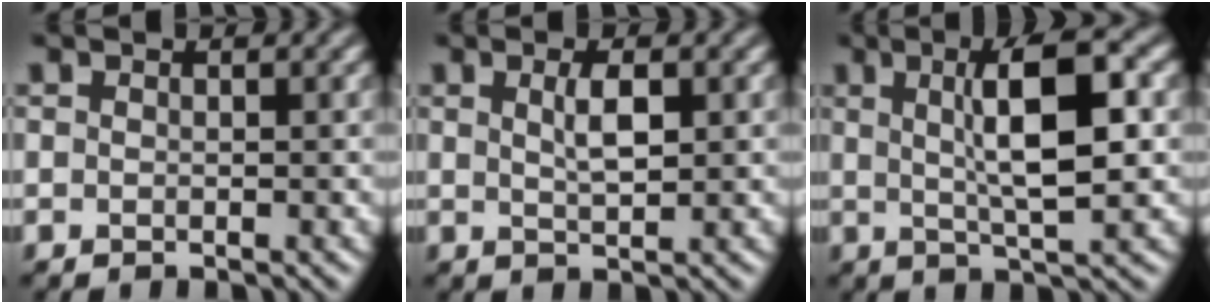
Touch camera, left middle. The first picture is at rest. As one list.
[{"total": 2.3, "force": [0.8, 0.6, 2.1], "torque": [-0.039, 0.002, 0.015]}, {"total": 7.5, "force": [1.3, 1.7, 7.2], "torque": [-0.105, 0.012, 0.021]}]